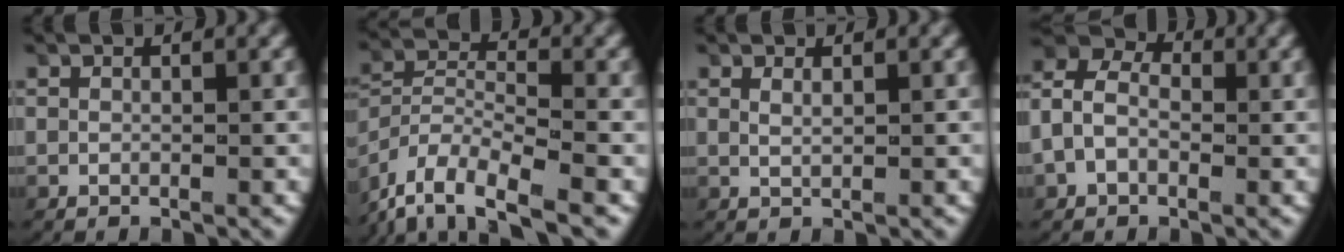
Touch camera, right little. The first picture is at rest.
{"total": 8.1, "force": [-4.7, 5.0, 4.2], "torque": [-0.102, -0.028, -0.076]}
{"total": 0.7, "force": [0.5, -0.1, 0.5], "torque": [-0.014, -0.005, 0.016]}
{"total": 6.8, "force": [0.9, 5.6, 3.9], "torque": [-0.079, 0.010, 0.002]}